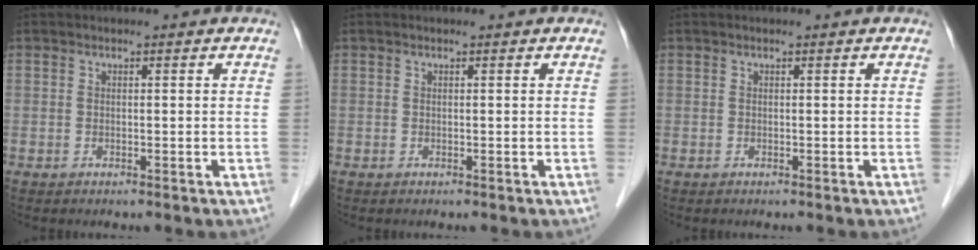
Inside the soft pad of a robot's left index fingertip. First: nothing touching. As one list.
[{"total": 0.0}, {"total": 0.0}]